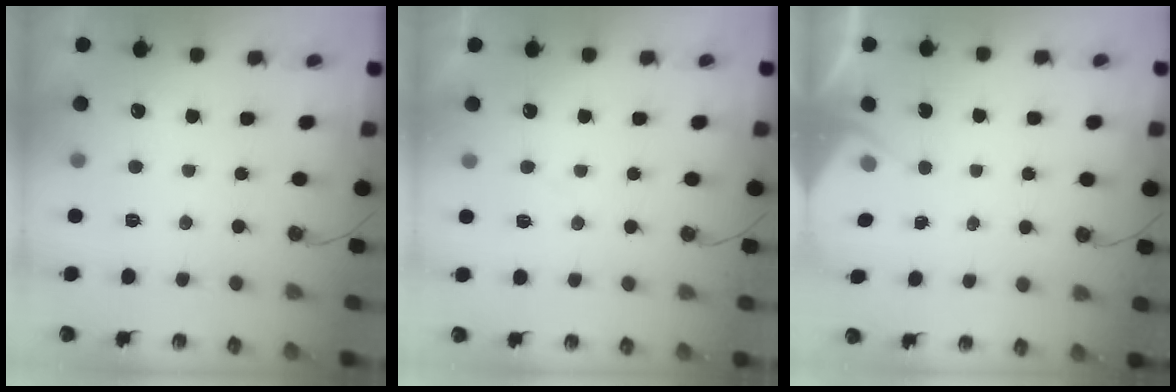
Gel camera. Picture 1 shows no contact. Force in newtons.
{"total": 4.8, "press": 4.7, "slide": 0.9}
{"total": 2.1, "press": 2.1, "slide": 0.3}